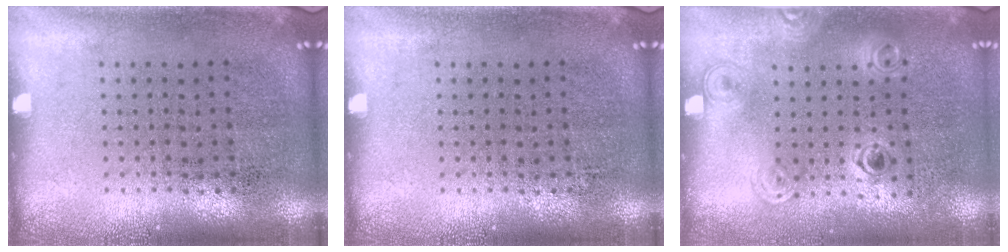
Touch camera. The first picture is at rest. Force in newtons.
{"total": 0.0}
{"total": 1.2, "press": 1.0, "slide": 0.6}